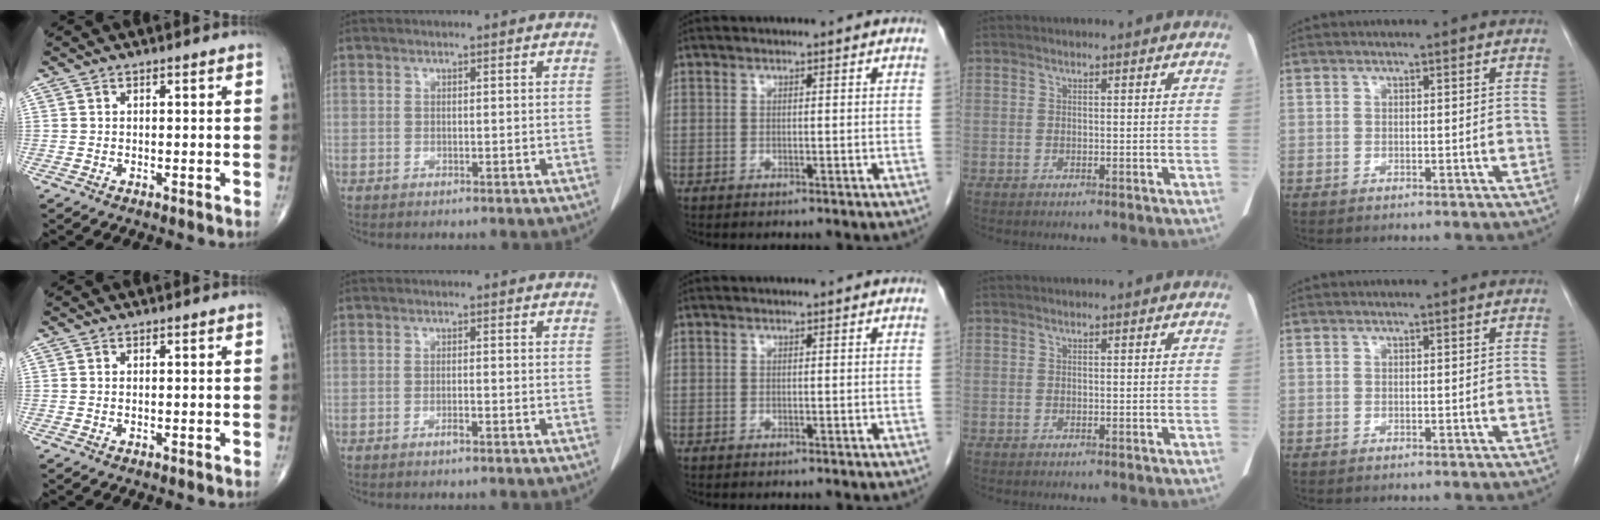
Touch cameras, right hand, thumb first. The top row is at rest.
{"index": {"total": 1.1, "force": [-0.7, 0.1, 0.8], "torque": [-0.016, -0.001, -0.012]}}